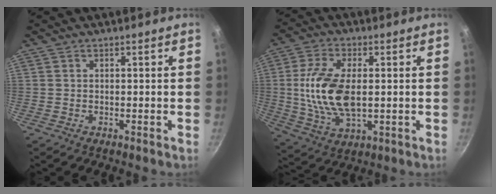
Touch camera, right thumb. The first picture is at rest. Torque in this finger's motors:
{"motor_torque": [0.88, 1.27, 1.72, -0.21, 0.51]}